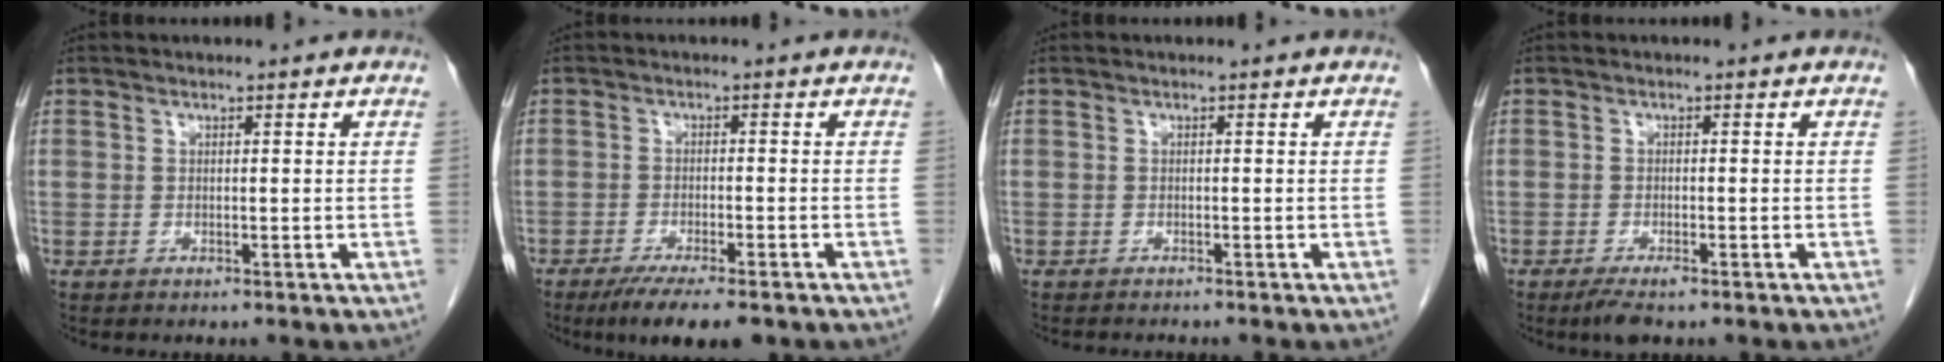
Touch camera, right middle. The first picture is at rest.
{"total": 8.0, "force": [-5.9, 1.4, 5.2], "torque": [-0.073, -0.014, -0.088]}
{"total": 2.3, "force": [-2.2, 0.2, 0.8], "torque": [-0.012, -0.003, -0.027]}
{"total": 2.8, "force": [-2.0, 0.7, 1.9], "torque": [-0.036, -0.005, -0.032]}